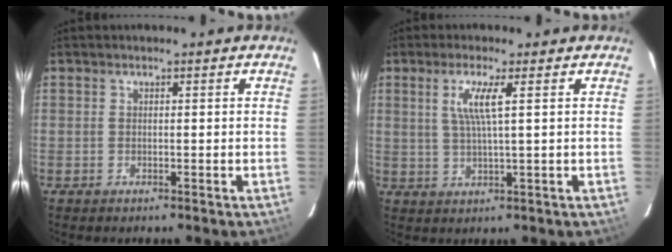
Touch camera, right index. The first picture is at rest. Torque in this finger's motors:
{"motor_torque": [0.10, 0.06, 0.24, 0.09]}